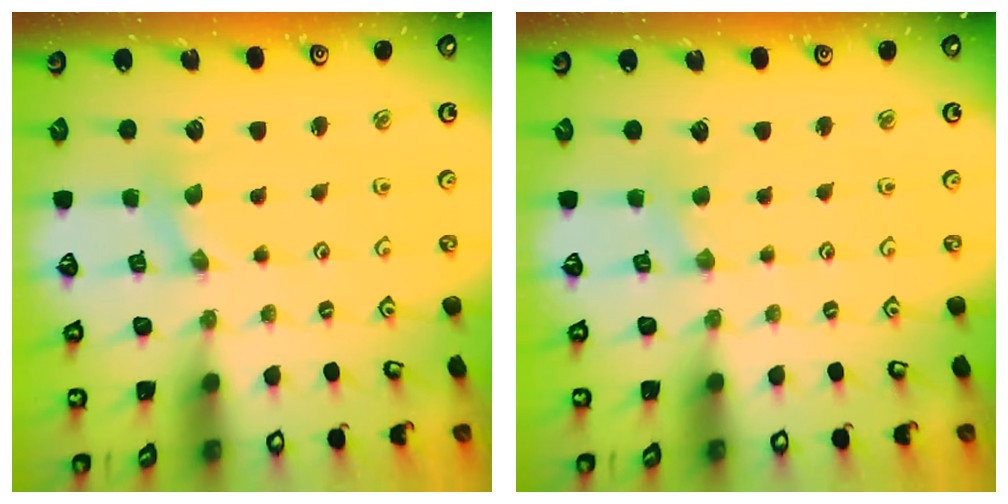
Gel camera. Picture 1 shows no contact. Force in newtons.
{"total": 0.0}